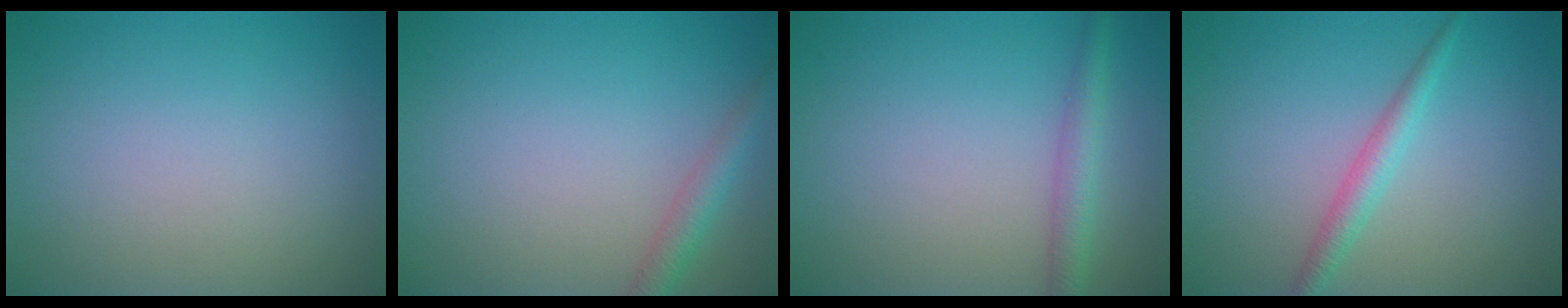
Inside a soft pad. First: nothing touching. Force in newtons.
{"total": 2.2, "press": 2.2, "slide": 0.1}
{"total": 2.4, "press": 2.4, "slide": 0.2}
{"total": 2.2, "press": 2.1, "slide": 0.1}